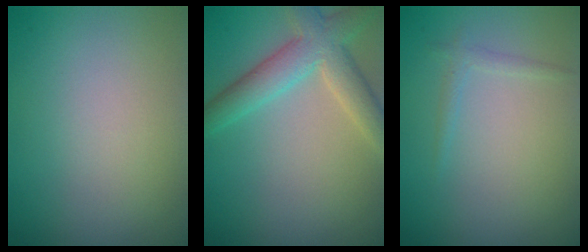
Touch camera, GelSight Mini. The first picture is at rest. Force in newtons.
{"total": 4.9, "press": 4.9, "slide": 0.5}
{"total": 0.9, "press": 0.9, "slide": 0.1}